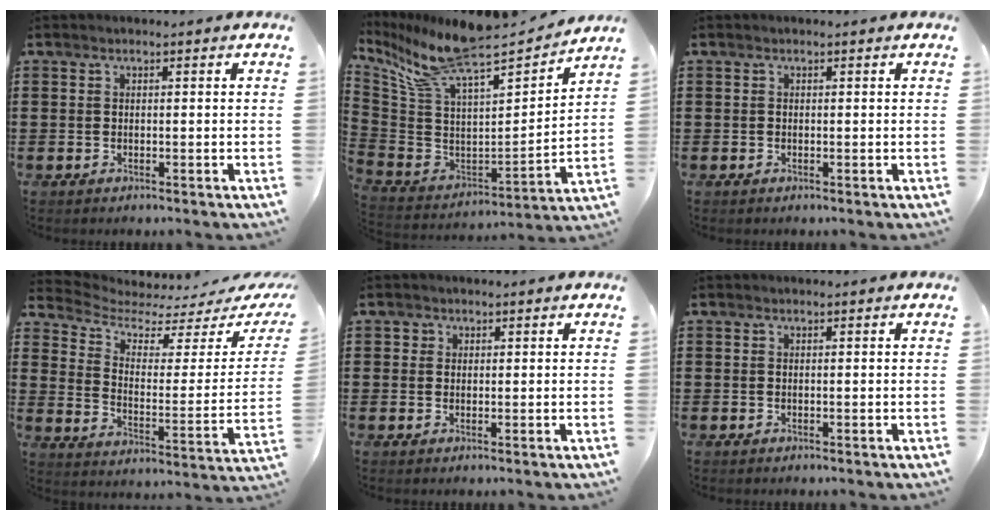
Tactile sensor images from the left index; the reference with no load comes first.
{"total": 11.8, "force": [9.6, 1.8, 6.5], "torque": [-0.169, -0.074, 0.164]}
{"total": 0.0}
{"total": 3.8, "force": [3.1, 1.2, 1.7], "torque": [-0.058, -0.032, 0.046]}
{"total": 1.1, "force": [0.5, 1.0, 0.2], "torque": [0.001, 0.001, 0.009]}
{"total": 0.0}